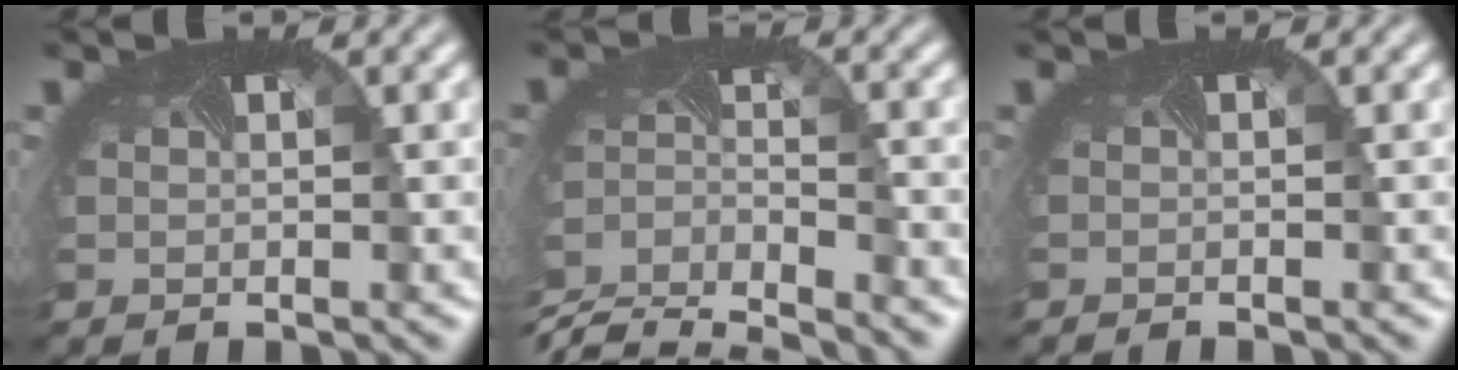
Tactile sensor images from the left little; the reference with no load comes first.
{"total": 7.1, "force": [-6.7, 1.2, 1.9], "torque": [-0.048, -0.023, -0.128]}
{"total": 0.6, "force": [-0.5, -0.4, 0.0], "torque": [-0.001, -0.006, -0.007]}